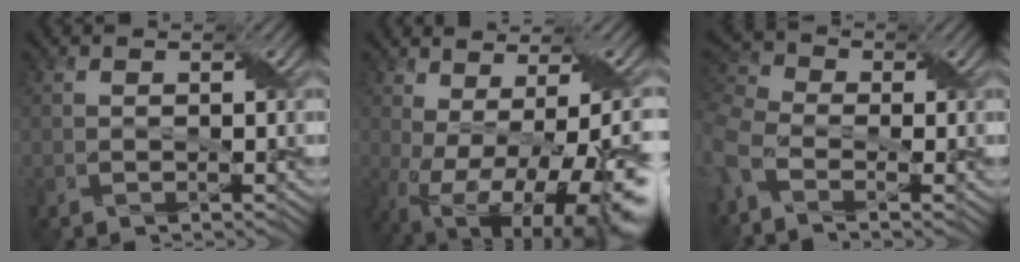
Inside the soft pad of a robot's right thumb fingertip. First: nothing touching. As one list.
[{"total": 16.7, "force": [-5.6, 6.9, 14.1], "torque": [-0.217, -0.037, -0.042]}, {"total": 6.6, "force": [-2.6, 3.8, 4.8], "torque": [-0.138, -0.012, -0.059]}]